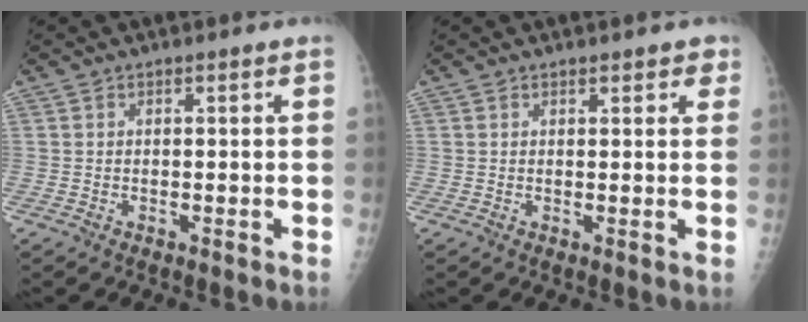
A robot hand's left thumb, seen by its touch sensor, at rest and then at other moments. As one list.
[{"total": 2.4, "force": [1.7, 1.2, 1.2], "torque": [0.007, -0.005, 0.017]}]